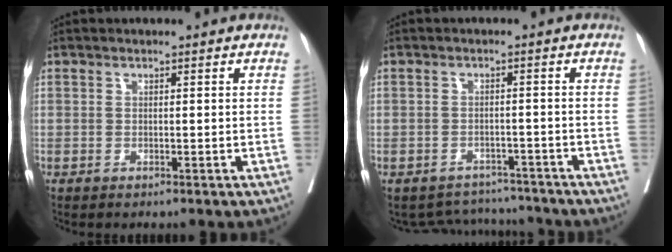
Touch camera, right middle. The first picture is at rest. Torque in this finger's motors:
{"motor_torque": [-0.47, -0.16, -0.23, -0.06]}